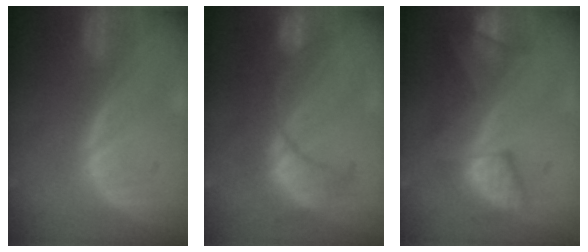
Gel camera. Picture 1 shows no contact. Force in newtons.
{"total": 8.7, "press": 8.5, "slide": 2.1}
{"total": 8.8, "press": 8.2, "slide": 3.0}